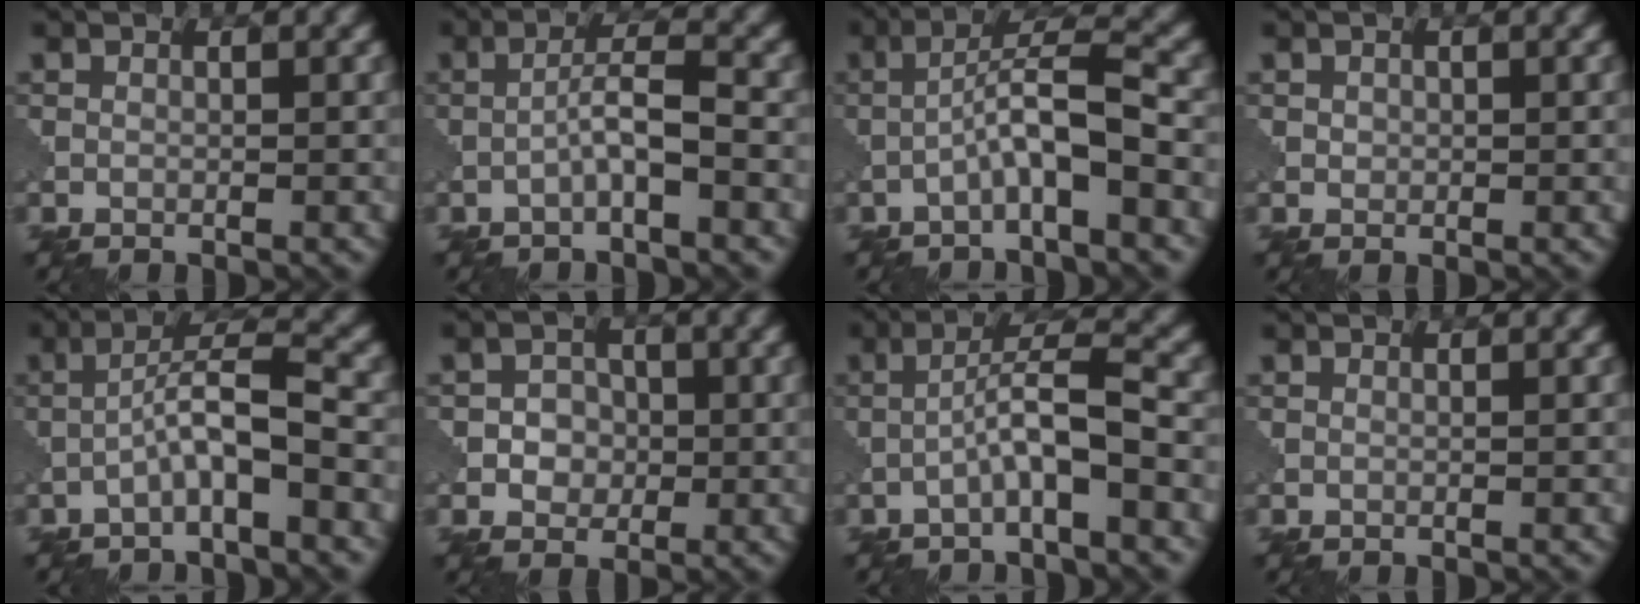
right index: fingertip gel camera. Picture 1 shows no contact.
{"total": 3.0, "force": [-1.2, 0.3, 2.7], "torque": [-0.050, 0.015, -0.028]}
{"total": 4.9, "force": [-1.8, 0.7, 4.5], "torque": [-0.080, 0.022, -0.040]}
{"total": 0.7, "force": [0.1, 0.7, 0.2], "torque": [-0.003, 0.000, 0.000]}
{"total": 4.4, "force": [-1.8, 0.6, 4.0], "torque": [-0.071, 0.020, -0.040]}
{"total": 2.7, "force": [-0.4, 2.4, 1.1], "torque": [0.000, -0.001, -0.018]}
{"total": 4.4, "force": [-1.6, 0.5, 4.1], "torque": [-0.070, 0.021, -0.038]}
{"total": 0.0}